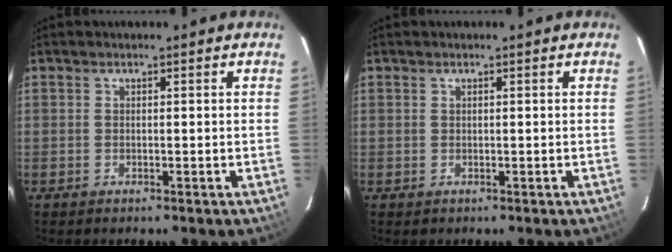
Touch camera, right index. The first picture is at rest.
{"total": 0.5, "force": [0.1, 0.5, 0.0], "torque": [0.003, 0.003, 0.002]}